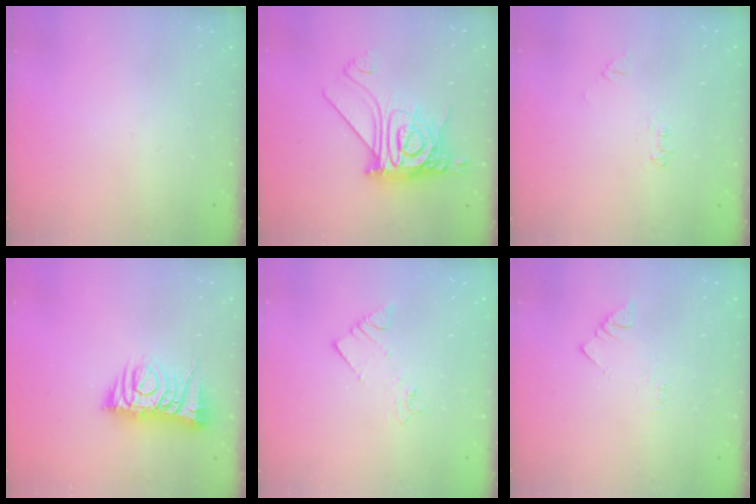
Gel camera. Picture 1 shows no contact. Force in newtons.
{"total": 20.3, "press": 20.2, "slide": 2.3}
{"total": 5.3, "press": 5.3, "slide": 0.6}
{"total": 9.0, "press": 8.9, "slide": 1.4}
{"total": 2.8, "press": 2.7, "slide": 0.5}
{"total": 1.5, "press": 1.5, "slide": 0.3}